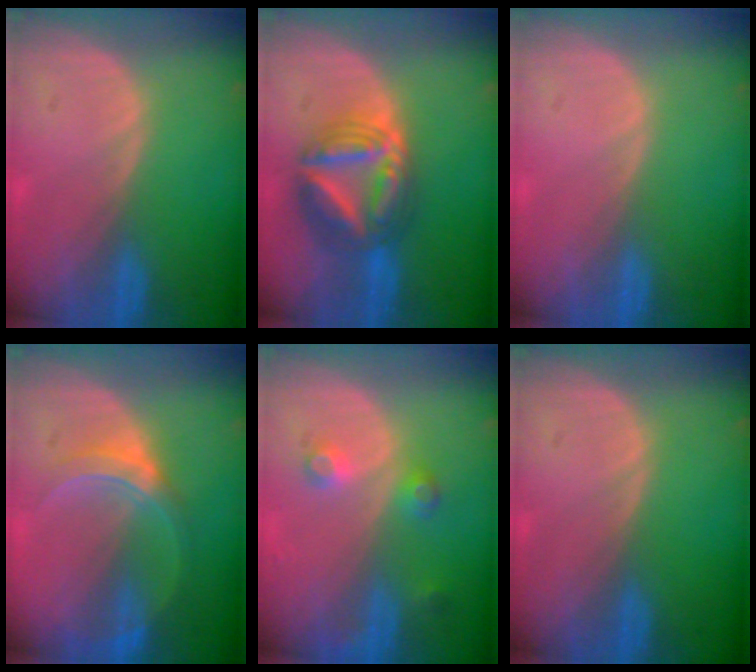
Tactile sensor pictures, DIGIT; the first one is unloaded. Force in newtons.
{"total": 9.1, "press": 9.1, "slide": 0.9}
{"total": 0.0}
{"total": 5.9, "press": 5.8, "slide": 0.8}
{"total": 3.9, "press": 3.6, "slide": 1.5}
{"total": 0.0}